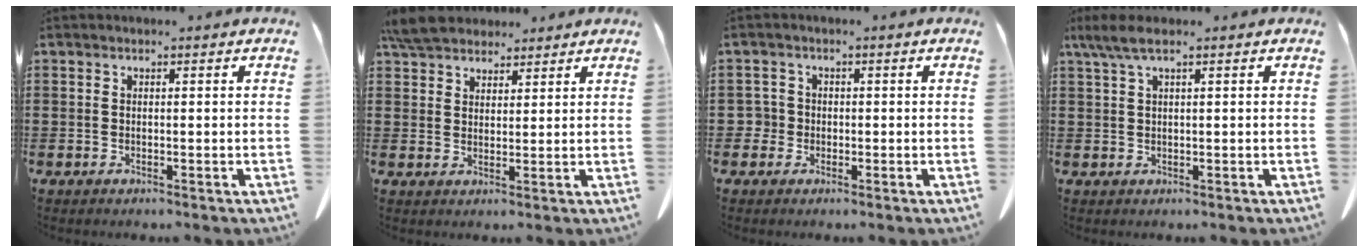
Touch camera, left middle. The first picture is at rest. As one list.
[{"total": 5.7, "force": [5.1, 1.9, 1.5], "torque": [-0.047, -0.002, 0.099]}, {"total": 2.4, "force": [-0.5, 2.3, 0.6], "torque": [-0.036, -0.001, -0.018]}, {"total": 3.0, "force": [1.4, 0.5, 2.6], "torque": [-0.068, -0.005, 0.022]}]